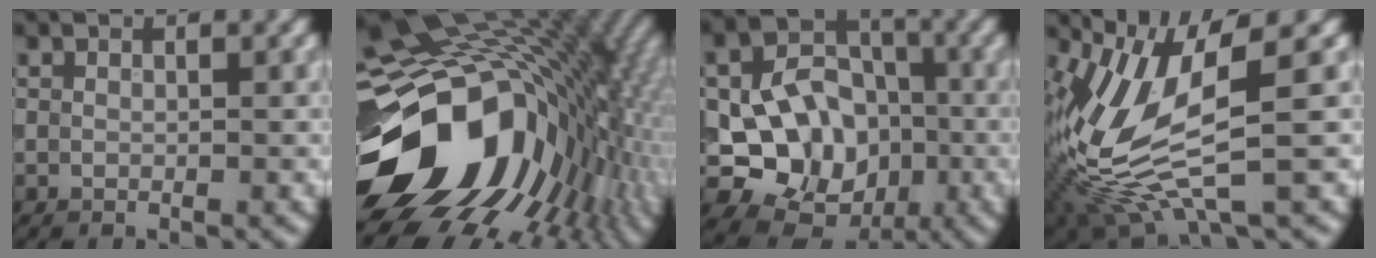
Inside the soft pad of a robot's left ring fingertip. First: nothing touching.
{"total": 17.9, "force": [-2.4, 12.9, 12.1], "torque": [-0.193, -0.003, -0.041]}
{"total": 10.2, "force": [-2.2, 8.2, 5.6], "torque": [-0.088, -0.007, -0.043]}
{"total": 10.3, "force": [-0.9, 3.7, 9.6], "torque": [-0.216, -0.016, -0.017]}